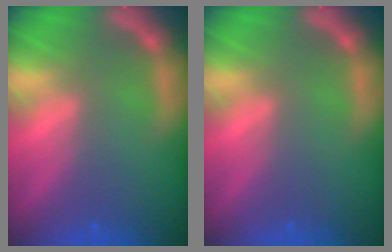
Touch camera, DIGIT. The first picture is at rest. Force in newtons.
{"total": 0.0}